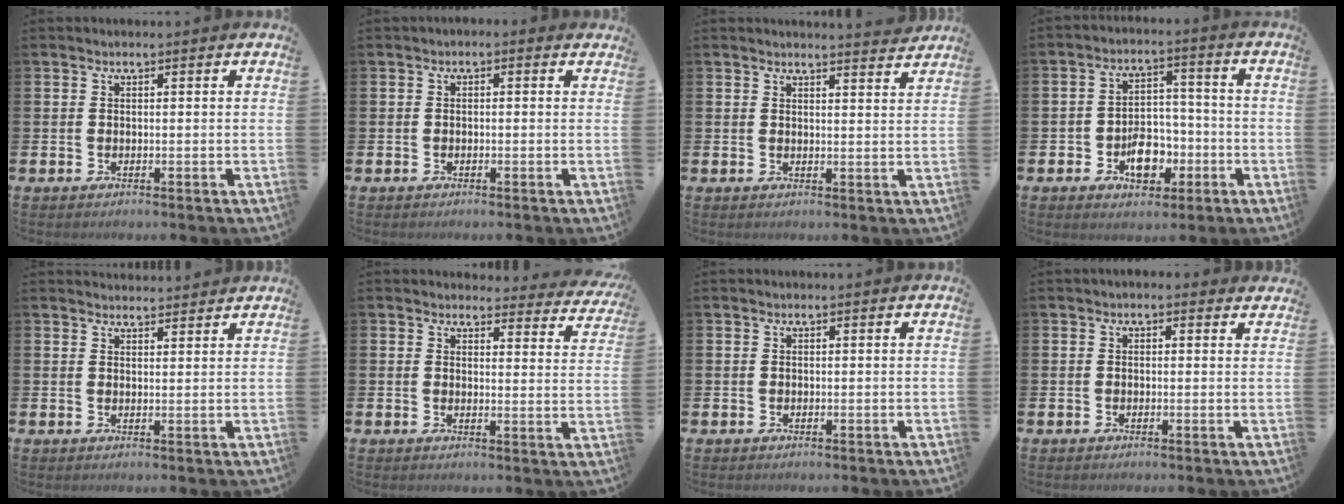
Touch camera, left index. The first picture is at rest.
{"total": 0.6, "force": [-0.5, 0.4, 0.2], "torque": [-0.004, 0.002, -0.011]}
{"total": 3.1, "force": [3.1, -0.3, -0.1], "torque": [0.012, -0.028, 0.052]}
{"total": 6.3, "force": [-2.5, 4.3, 3.8], "torque": [-0.056, 0.013, -0.046]}
{"total": 2.5, "force": [2.5, 0.3, -0.1], "torque": [0.004, -0.016, 0.044]}
{"total": 3.3, "force": [3.1, 1.0, 0.1], "torque": [-0.007, -0.024, 0.052]}
{"total": 0.0}
{"total": 0.6, "force": [0.2, 0.5, 0.2], "torque": [0.004, 0.004, -0.001]}